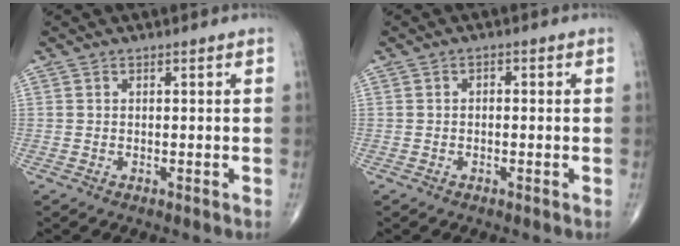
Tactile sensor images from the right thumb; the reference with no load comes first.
{"total": 0.9, "force": [-0.1, 0.5, 0.7], "torque": [-0.003, 0.002, -0.007]}